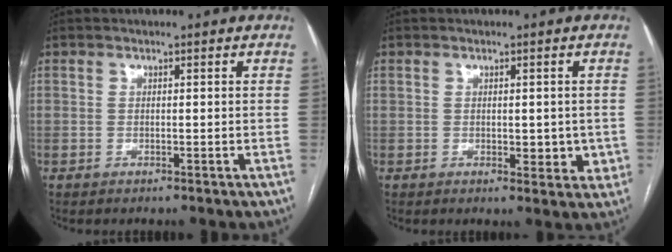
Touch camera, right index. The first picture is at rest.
{"total": 3.8, "force": [-0.1, 2.1, 3.1], "torque": [-0.033, 0.001, 0.005]}